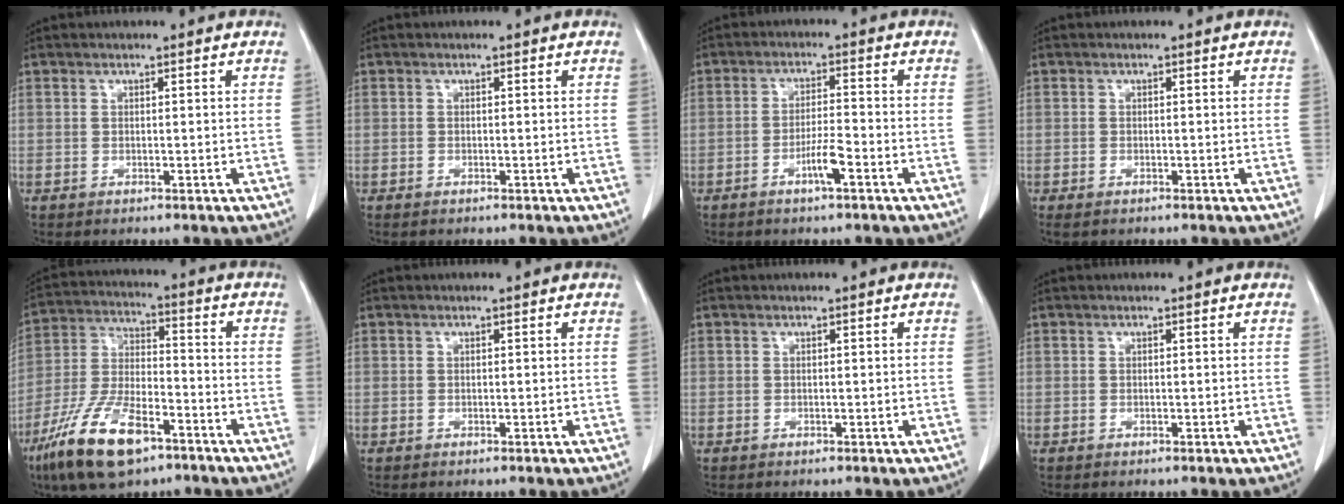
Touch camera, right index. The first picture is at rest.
{"total": 0.7, "force": [-0.3, 0.4, 0.4], "torque": [-0.012, 0.000, -0.003]}
{"total": 4.5, "force": [-2.3, 0.6, 3.8], "torque": [-0.075, 0.002, -0.042]}
{"total": 1.5, "force": [-0.7, 0.9, 1.1], "torque": [-0.027, -0.002, -0.007]}
{"total": 15.8, "force": [-9.3, 5.6, 11.4], "torque": [-0.241, -0.010, -0.168]}
{"total": 0.0}
{"total": 0.0}
{"total": 0.0}